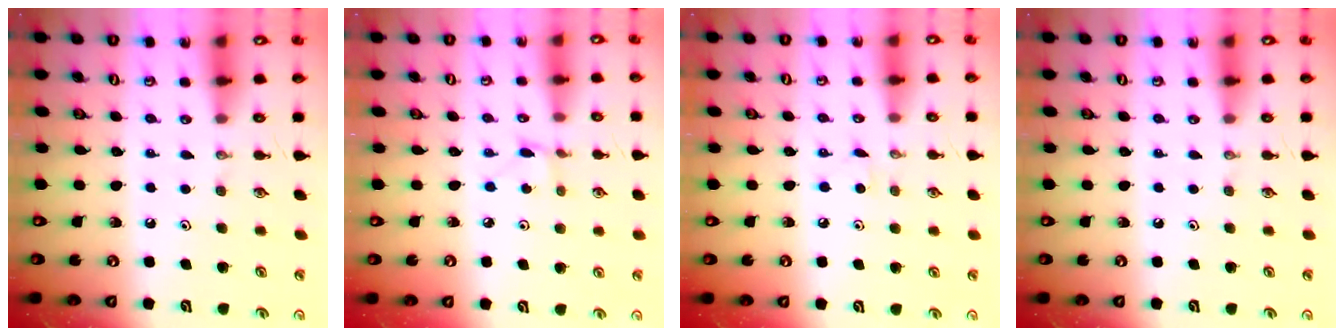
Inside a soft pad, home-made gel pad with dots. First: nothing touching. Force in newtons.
{"total": 1.3, "press": 1.2, "slide": 0.1}
{"total": 2.8, "press": 2.8, "slide": 0.3}
{"total": 0.0}